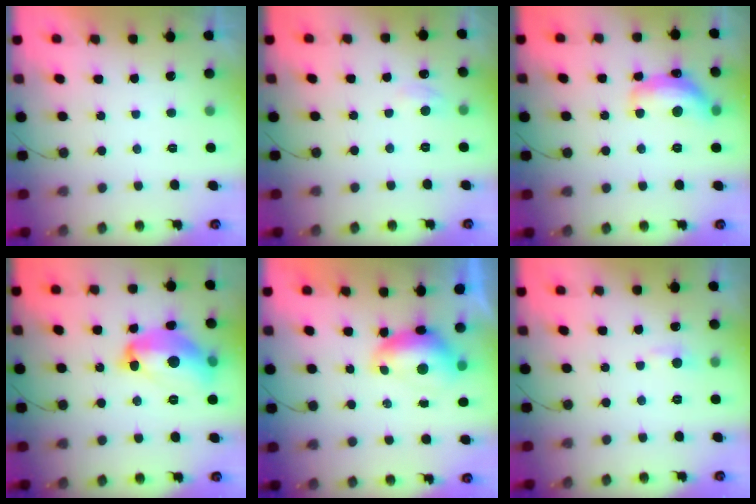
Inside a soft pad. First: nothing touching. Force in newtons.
{"total": 5.2, "press": 5.2, "slide": 0.7}
{"total": 15.8, "press": 15.8, "slide": 1.0}
{"total": 15.4, "press": 15.4, "slide": 0.8}
{"total": 9.7, "press": 9.6, "slide": 1.3}
{"total": 3.8, "press": 3.8, "slide": 0.5}